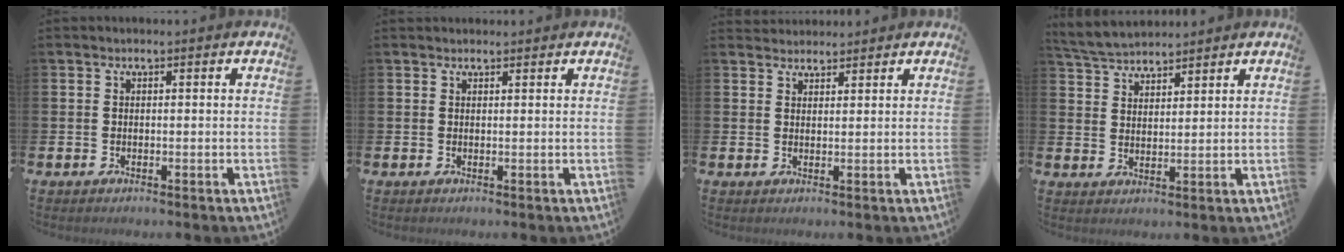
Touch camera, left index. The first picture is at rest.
{"total": 0.9, "force": [0.9, 0.3, 0.0], "torque": [0.015, -0.004, 0.013]}
{"total": 2.2, "force": [2.1, 0.6, -0.2], "torque": [0.015, -0.012, 0.037]}
{"total": 4.4, "force": [4.4, 0.7, 0.4], "torque": [-0.023, -0.020, 0.080]}